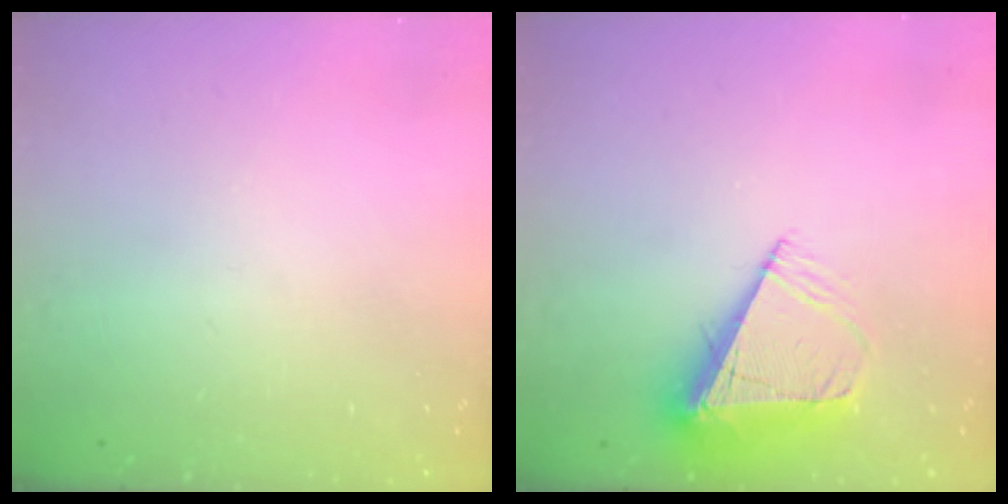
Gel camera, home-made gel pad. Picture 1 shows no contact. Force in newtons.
{"total": 10.4, "press": 10.4, "slide": 0.6}